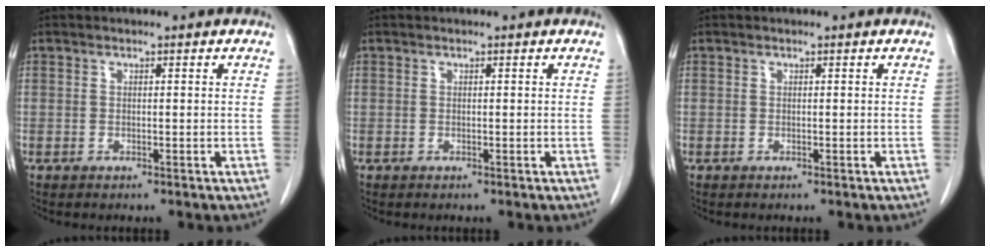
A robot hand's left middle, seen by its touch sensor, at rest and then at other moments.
{"total": 0.0}
{"total": 0.0}